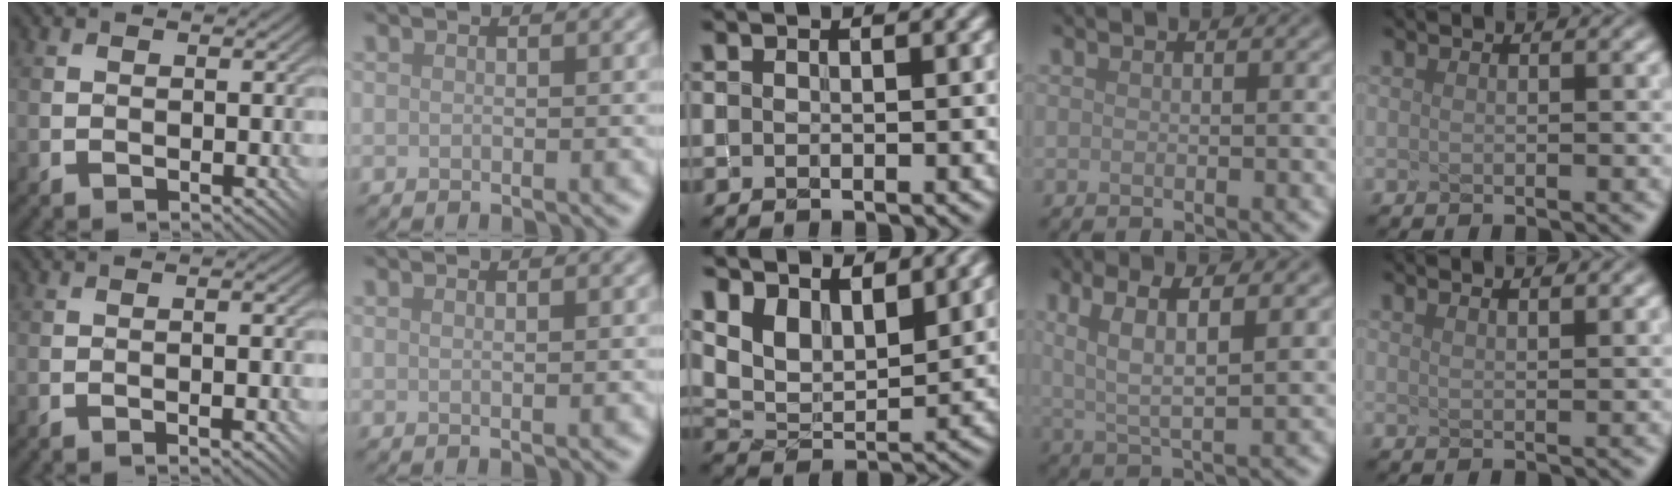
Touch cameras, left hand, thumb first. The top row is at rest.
{"thumb": {"total": 3.7, "force": [-1.6, 0.9, 3.2], "torque": [-0.040, 0.004, -0.016]}, "index": {"total": 0.9, "force": [0.4, 0.3, 0.7], "torque": [-0.007, 0.002, 0.003]}, "middle": {"total": 7.1, "force": [5.2, 3.1, 3.7], "torque": [-0.086, 0.000, 0.092]}, "ring": {"total": 5.4, "force": [2.1, 1.5, 4.8], "torque": [-0.092, 0.001, 0.041]}, "little": {"total": 1.7, "force": [1.3, 0.4, 0.9], "torque": [-0.005, 0.023, 0.008]}}